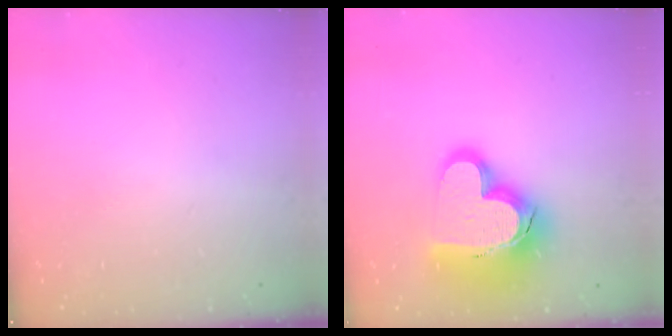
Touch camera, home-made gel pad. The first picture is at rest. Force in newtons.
{"total": 20.9, "press": 20.8, "slide": 1.9}